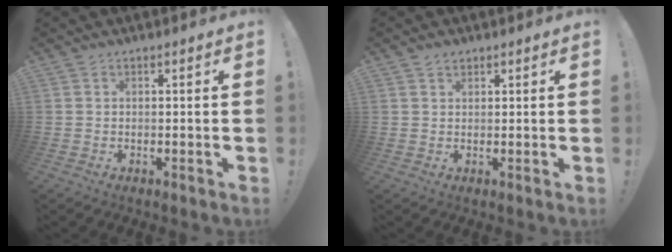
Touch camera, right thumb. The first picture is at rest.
{"total": 1.5, "force": [1.2, 0.8, 0.4], "torque": [0.000, -0.004, 0.020]}